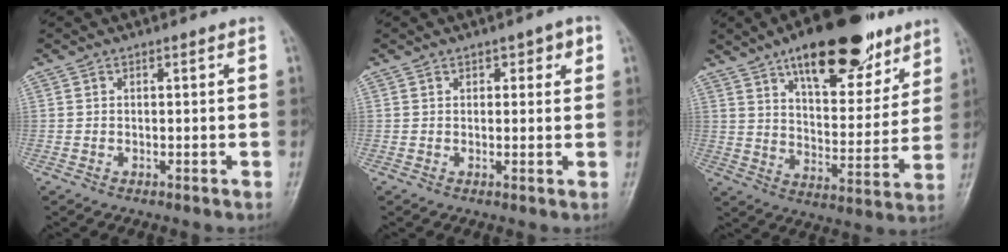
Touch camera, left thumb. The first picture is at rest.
{"total": 2.8, "force": [1.3, 1.6, 1.9], "torque": [-0.004, -0.002, 0.014]}
{"total": 22.3, "force": [13.9, 9.4, 14.7], "torque": [-0.169, -0.049, 0.217]}